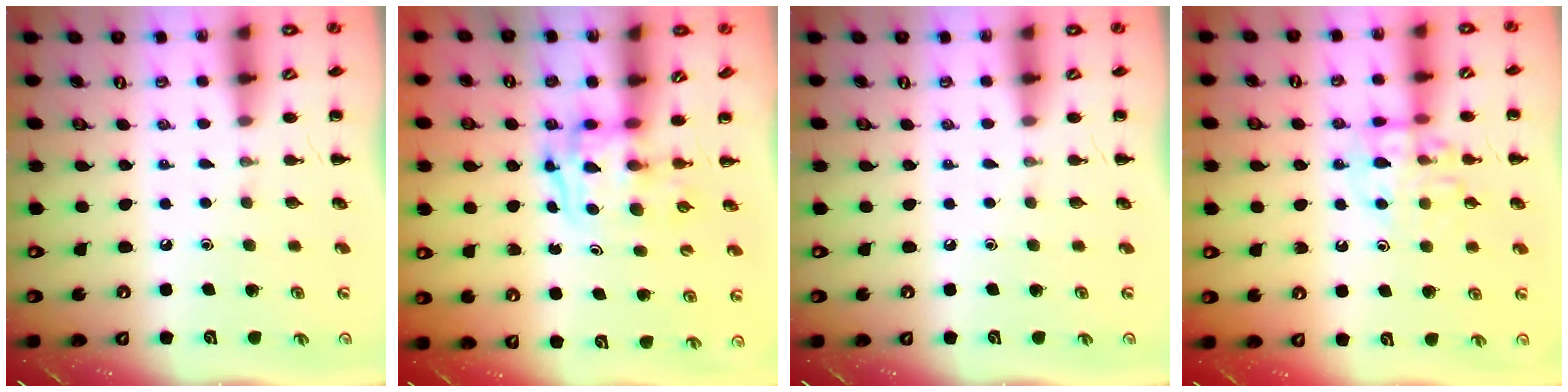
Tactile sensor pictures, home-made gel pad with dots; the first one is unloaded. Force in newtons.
{"total": 3.4, "press": 3.3, "slide": 0.6}
{"total": 0.0}
{"total": 11.9, "press": 11.8, "slide": 1.3}